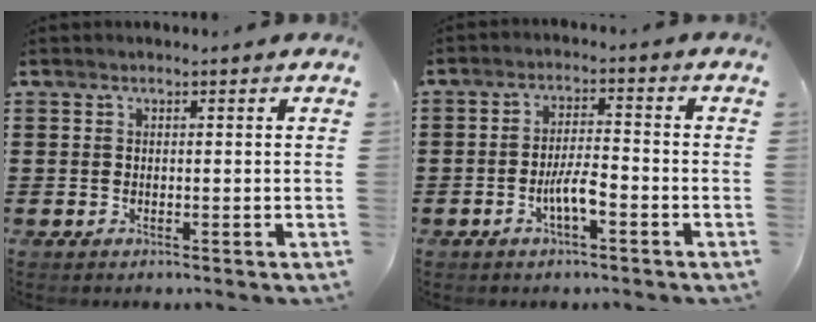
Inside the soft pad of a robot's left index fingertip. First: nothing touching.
{"total": 4.8, "force": [-1.9, 1.2, 4.3], "torque": [-0.087, 0.004, -0.039]}